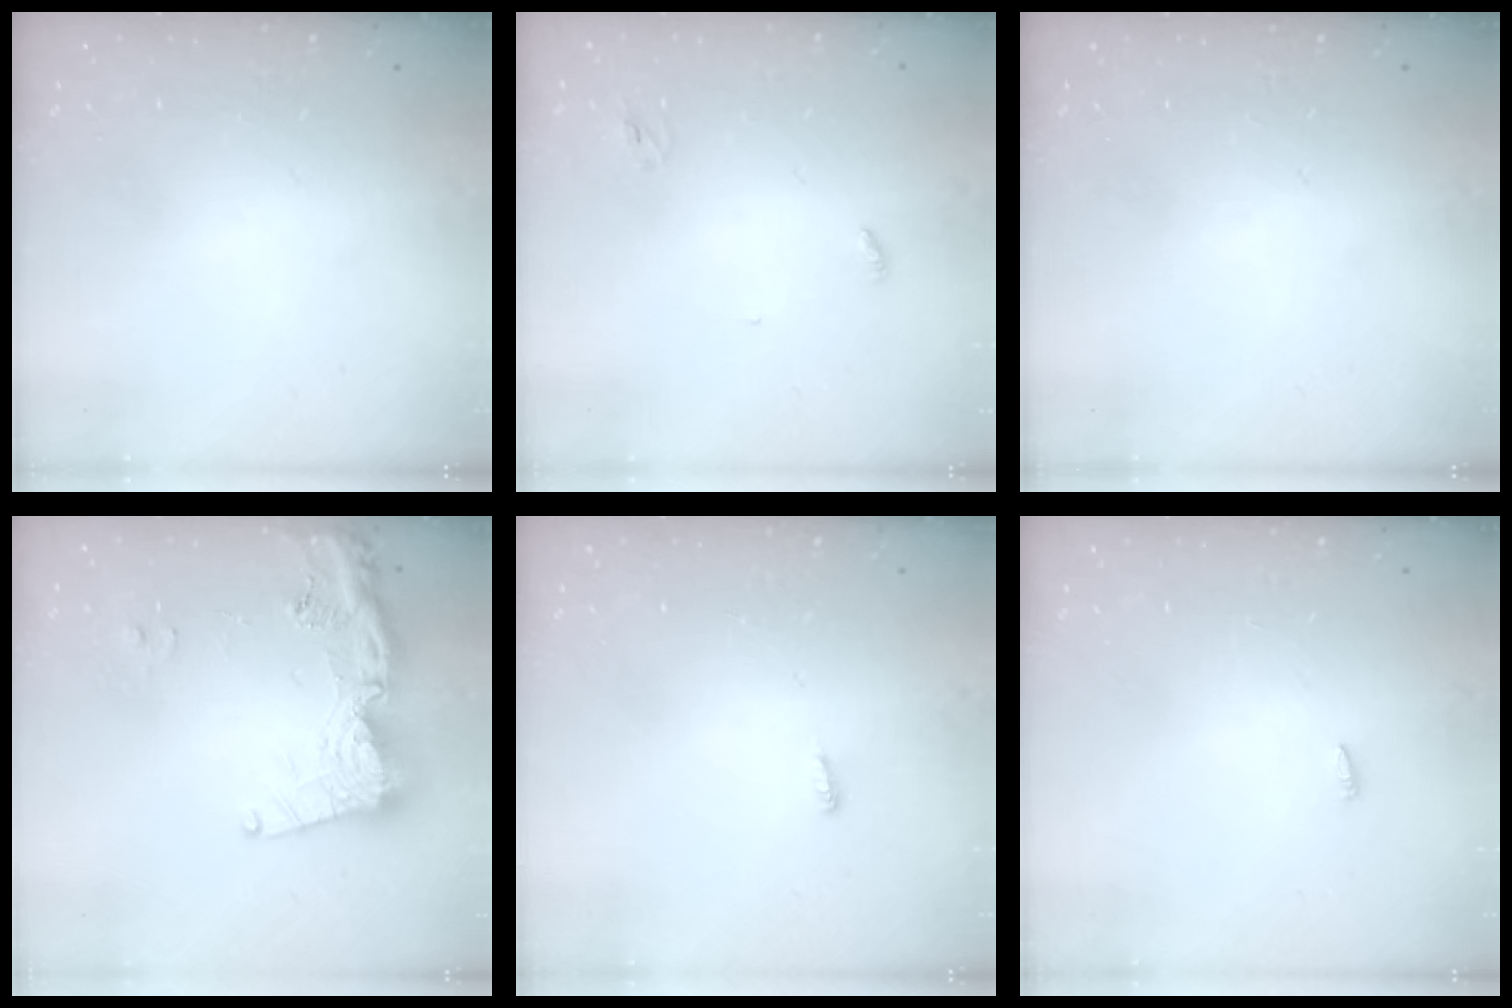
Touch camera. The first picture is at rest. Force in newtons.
{"total": 2.8, "press": 2.8, "slide": 0.2}
{"total": 0.0}
{"total": 16.6, "press": 16.5, "slide": 1.9}
{"total": 3.6, "press": 3.4, "slide": 1.0}
{"total": 1.8, "press": 1.7, "slide": 0.6}